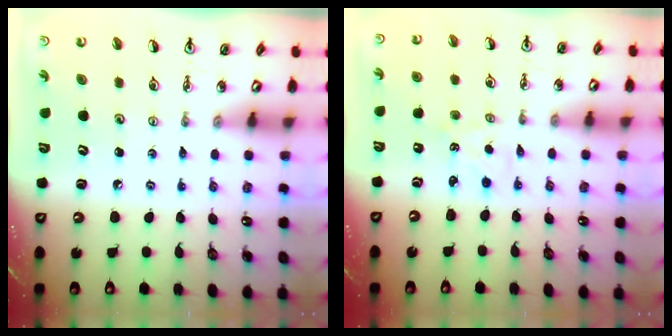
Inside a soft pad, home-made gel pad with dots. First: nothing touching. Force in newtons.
{"total": 1.2, "press": 1.1, "slide": 0.2}